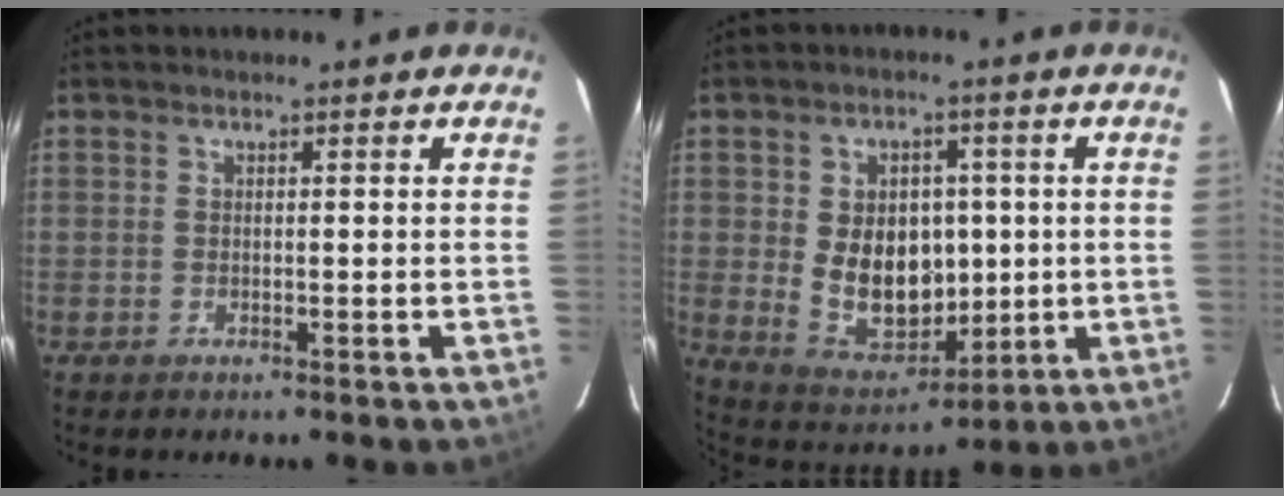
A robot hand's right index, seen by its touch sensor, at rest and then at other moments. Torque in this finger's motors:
{"motor_torque": [0.52, 0.03, 0.70, 0.10]}